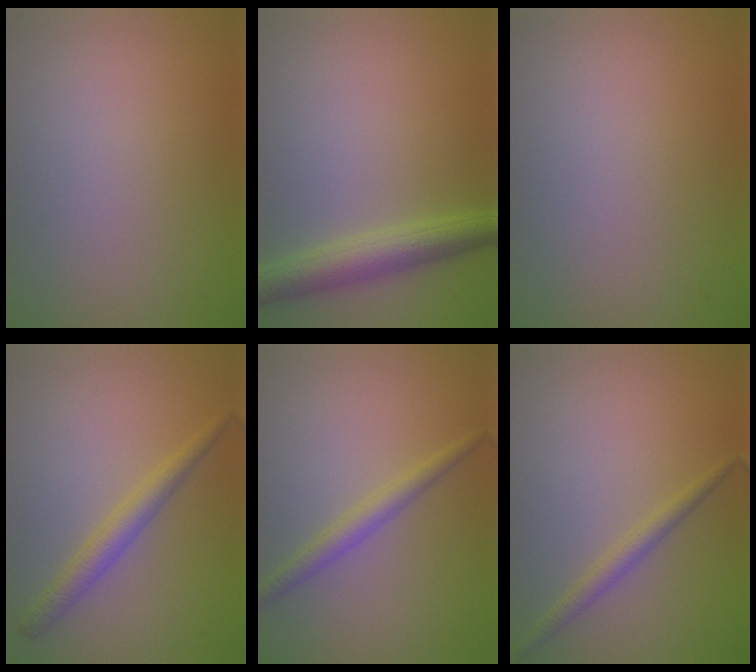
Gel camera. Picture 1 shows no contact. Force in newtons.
{"total": 4.2, "press": 4.2, "slide": 0.1}
{"total": 0.0}
{"total": 2.5, "press": 2.5, "slide": 0.0}
{"total": 2.1, "press": 2.1, "slide": 0.1}
{"total": 1.7, "press": 1.7, "slide": 0.1}